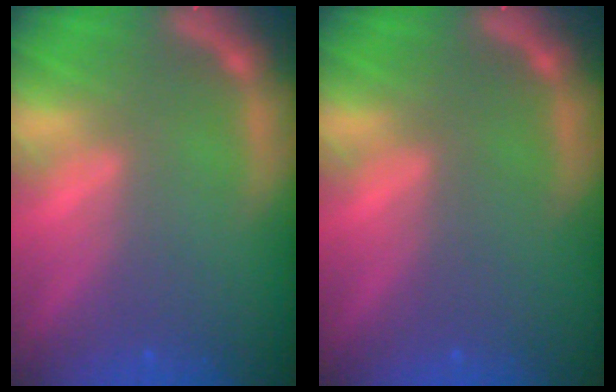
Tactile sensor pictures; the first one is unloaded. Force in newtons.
{"total": 0.0}